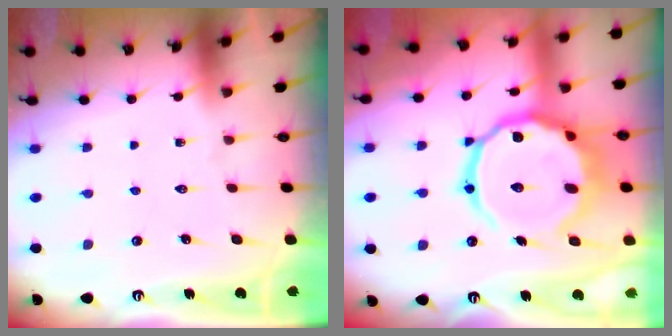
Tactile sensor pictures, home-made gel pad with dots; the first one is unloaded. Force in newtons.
{"total": 19.9, "press": 19.8, "slide": 2.0}